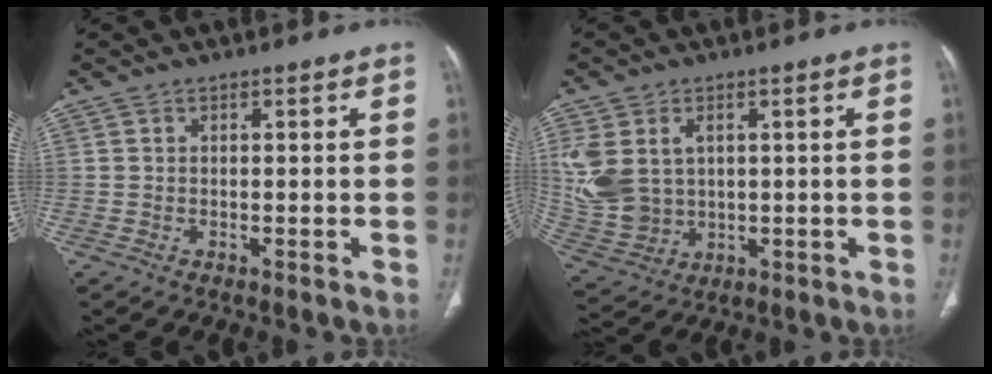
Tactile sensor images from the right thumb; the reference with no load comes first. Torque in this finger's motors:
{"motor_torque": [-0.39, 0.22, 0.74, 0.70, 0.27]}